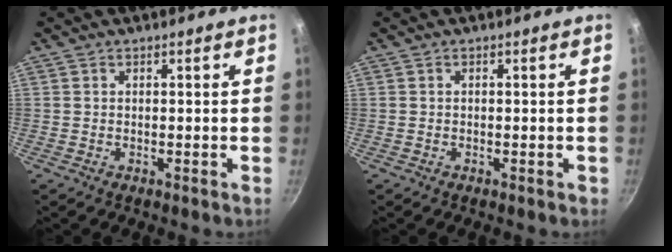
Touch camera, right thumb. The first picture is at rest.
{"total": 0.7, "force": [-0.3, 0.3, 0.6], "torque": [-0.004, 0.004, -0.004]}